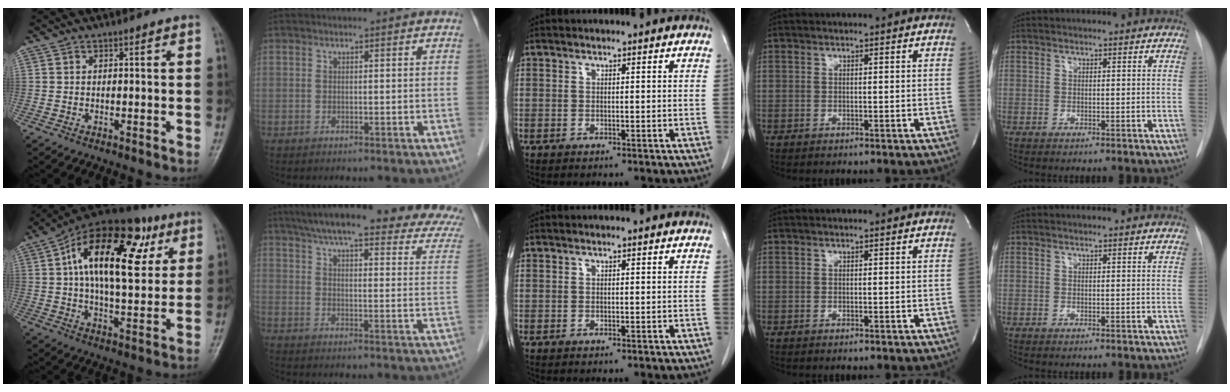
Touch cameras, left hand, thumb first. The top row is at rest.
{"thumb": {"total": 23.7, "force": [7.2, 11.6, 19.4], "torque": [-0.285, 0.011, 0.102]}, "index": {"total": 24.6, "force": [20.4, 2.6, 13.6], "torque": [-0.188, -0.017, 0.247]}}